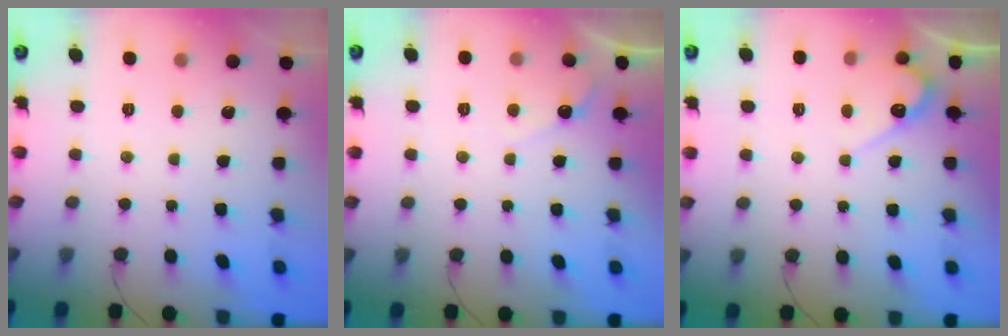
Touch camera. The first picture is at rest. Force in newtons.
{"total": 3.4, "press": 3.4, "slide": 0.2}
{"total": 6.3, "press": 6.3, "slide": 0.3}